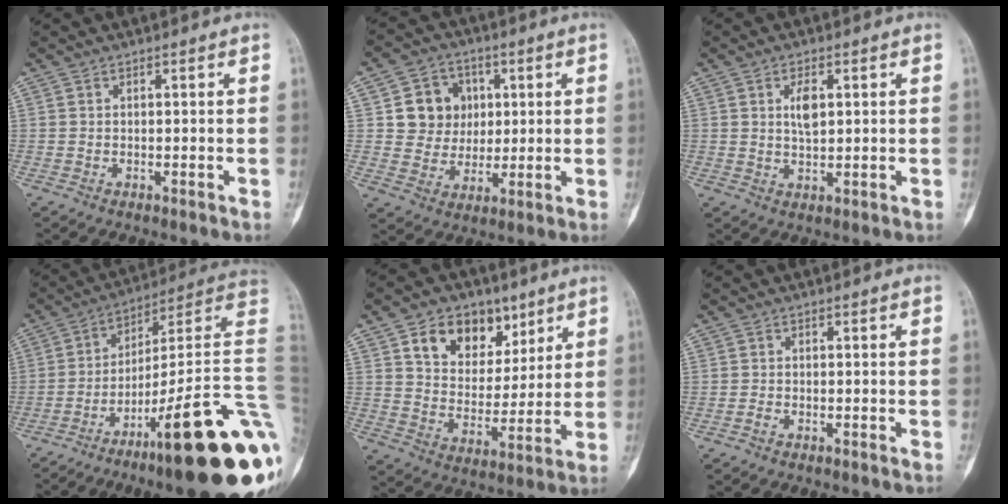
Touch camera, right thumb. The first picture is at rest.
{"total": 10.1, "force": [2.3, 9.3, 3.4], "torque": [-0.008, 0.000, 0.042]}
{"total": 4.1, "force": [1.2, 2.0, 3.4], "torque": [-0.054, -0.007, 0.021]}
{"total": 30.0, "force": [-11.4, 4.9, 27.3], "torque": [-0.275, 0.078, -0.175]}
{"total": 13.4, "force": [7.2, 9.4, 6.4], "torque": [-0.060, -0.032, 0.122]}
{"total": 0.7, "force": [-0.6, 0.2, 0.4], "torque": [-0.012, 0.000, -0.014]}